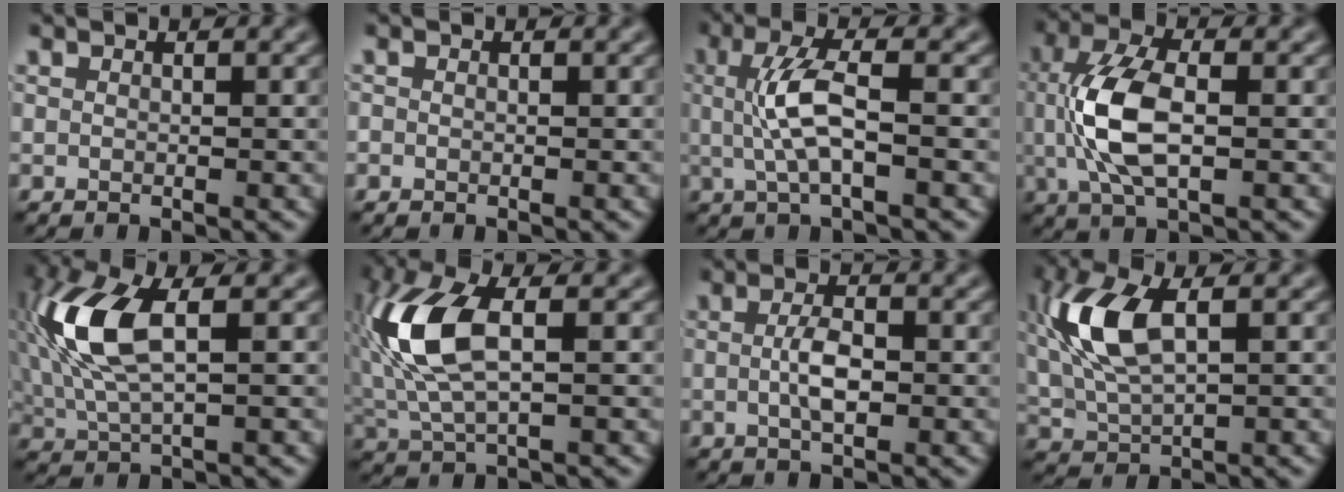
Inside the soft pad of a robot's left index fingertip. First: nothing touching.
{"total": 0.0}
{"total": 4.6, "force": [0.1, 1.1, 4.4], "torque": [-0.097, 0.004, 0.002]}
{"total": 6.8, "force": [-0.2, 3.0, 6.1], "torque": [-0.134, 0.005, -0.005]}
{"total": 8.1, "force": [1.3, 3.6, 7.1], "torque": [-0.176, 0.014, 0.022]}
{"total": 8.0, "force": [1.0, 3.5, 7.1], "torque": [-0.164, 0.014, 0.015]}
{"total": 2.7, "force": [-0.2, 0.9, 2.5], "torque": [-0.052, 0.001, -0.005]}
{"total": 7.6, "force": [1.7, 3.5, 6.5], "torque": [-0.154, 0.014, 0.029]}